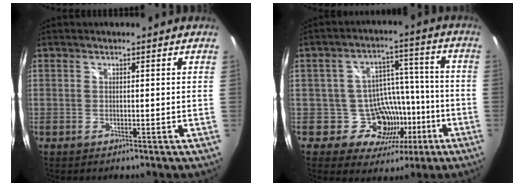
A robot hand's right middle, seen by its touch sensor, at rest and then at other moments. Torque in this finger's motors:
{"motor_torque": [-0.07, -0.08, 0.02, 0.00]}